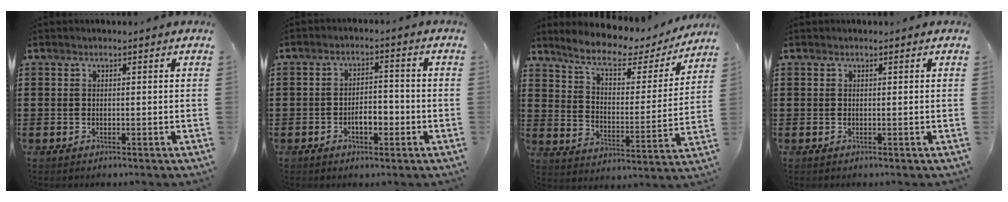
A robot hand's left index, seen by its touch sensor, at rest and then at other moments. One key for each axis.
{"total": 4.2, "fx": -1.7, "fy": 2.1, "fz": 3.2, "tx": -0.050, "ty": 0.005, "tz": -0.034}
{"total": 7.4, "fx": 5.9, "fy": 1.9, "fz": 4.1, "tx": -0.097, "ty": -0.031, "tz": 0.095}
{"total": 0.0}